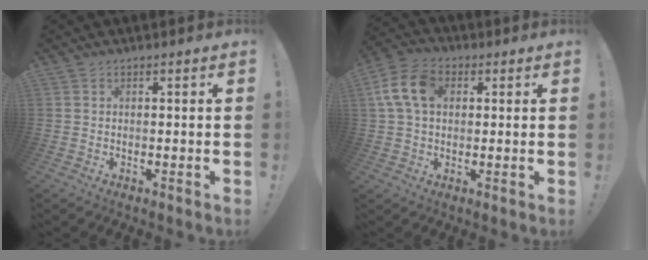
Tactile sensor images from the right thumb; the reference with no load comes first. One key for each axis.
{"total": 11.4, "fx": 2.7, "fy": 7.7, "fz": 8.0, "tx": -0.149, "ty": 0.013, "tz": 0.055}